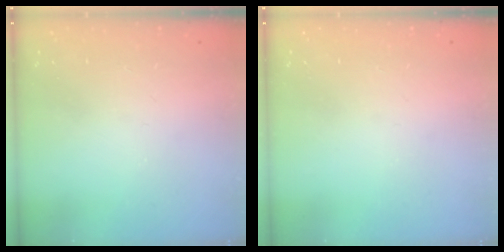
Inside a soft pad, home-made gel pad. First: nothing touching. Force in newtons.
{"total": 0.0}